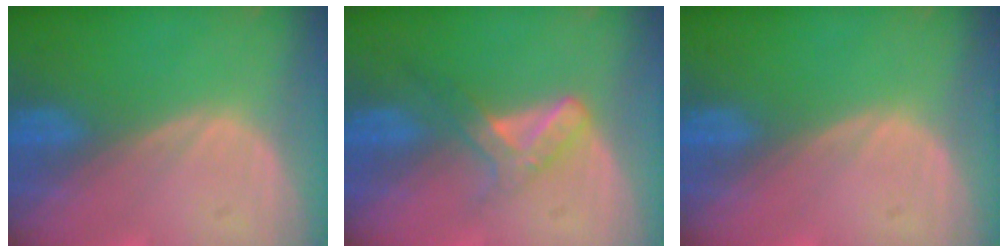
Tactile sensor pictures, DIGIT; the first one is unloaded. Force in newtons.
{"total": 5.4, "press": 4.7, "slide": 2.7}
{"total": 0.0}